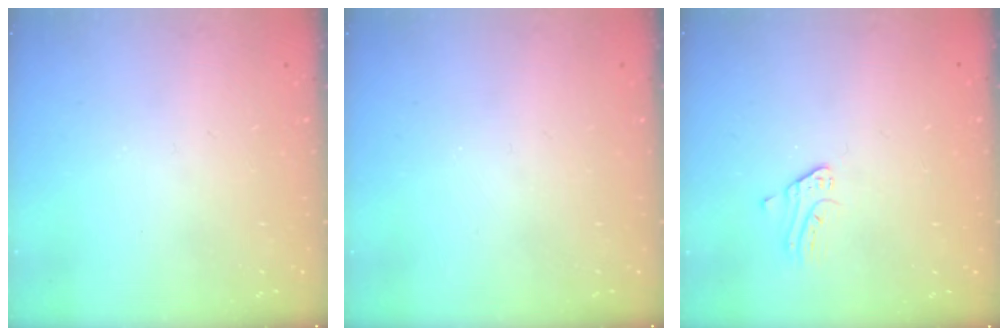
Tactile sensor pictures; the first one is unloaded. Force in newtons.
{"total": 0.0}
{"total": 0.8, "press": 0.8, "slide": 0.1}